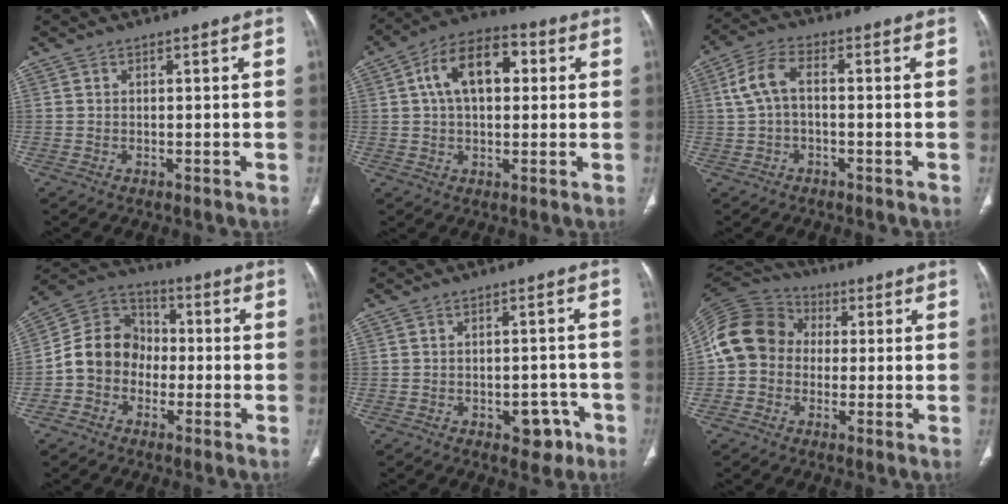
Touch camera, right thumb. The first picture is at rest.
{"total": 12.7, "force": [2.8, 7.6, 9.8], "torque": [-0.152, 0.025, 0.040]}
{"total": 6.2, "force": [0.1, 3.3, 5.3], "torque": [-0.114, 0.021, -0.004]}
{"total": 11.1, "force": [-2.3, 9.4, 5.3], "torque": [-0.074, 0.041, -0.054]}
{"total": 5.0, "force": [-2.6, 3.2, 2.9], "torque": [-0.013, 0.021, -0.028]}
{"total": 13.9, "force": [0.6, 12.0, 6.9], "torque": [-0.126, 0.036, -0.002]}